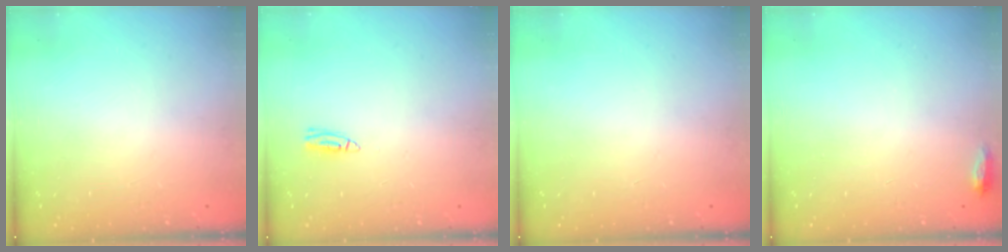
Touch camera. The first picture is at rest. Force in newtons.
{"total": 4.1, "press": 3.5, "slide": 2.1}
{"total": 0.0}
{"total": 3.3, "press": 3.2, "slide": 1.1}